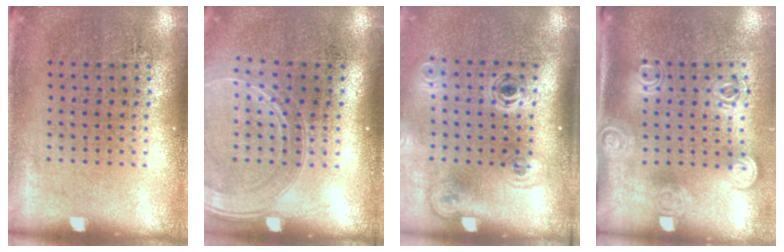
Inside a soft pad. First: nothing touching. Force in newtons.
{"total": 1.7, "press": 1.6, "slide": 0.7}
{"total": 1.8, "press": 1.2, "slide": 1.4}
{"total": 1.9, "press": 1.3, "slide": 1.3}